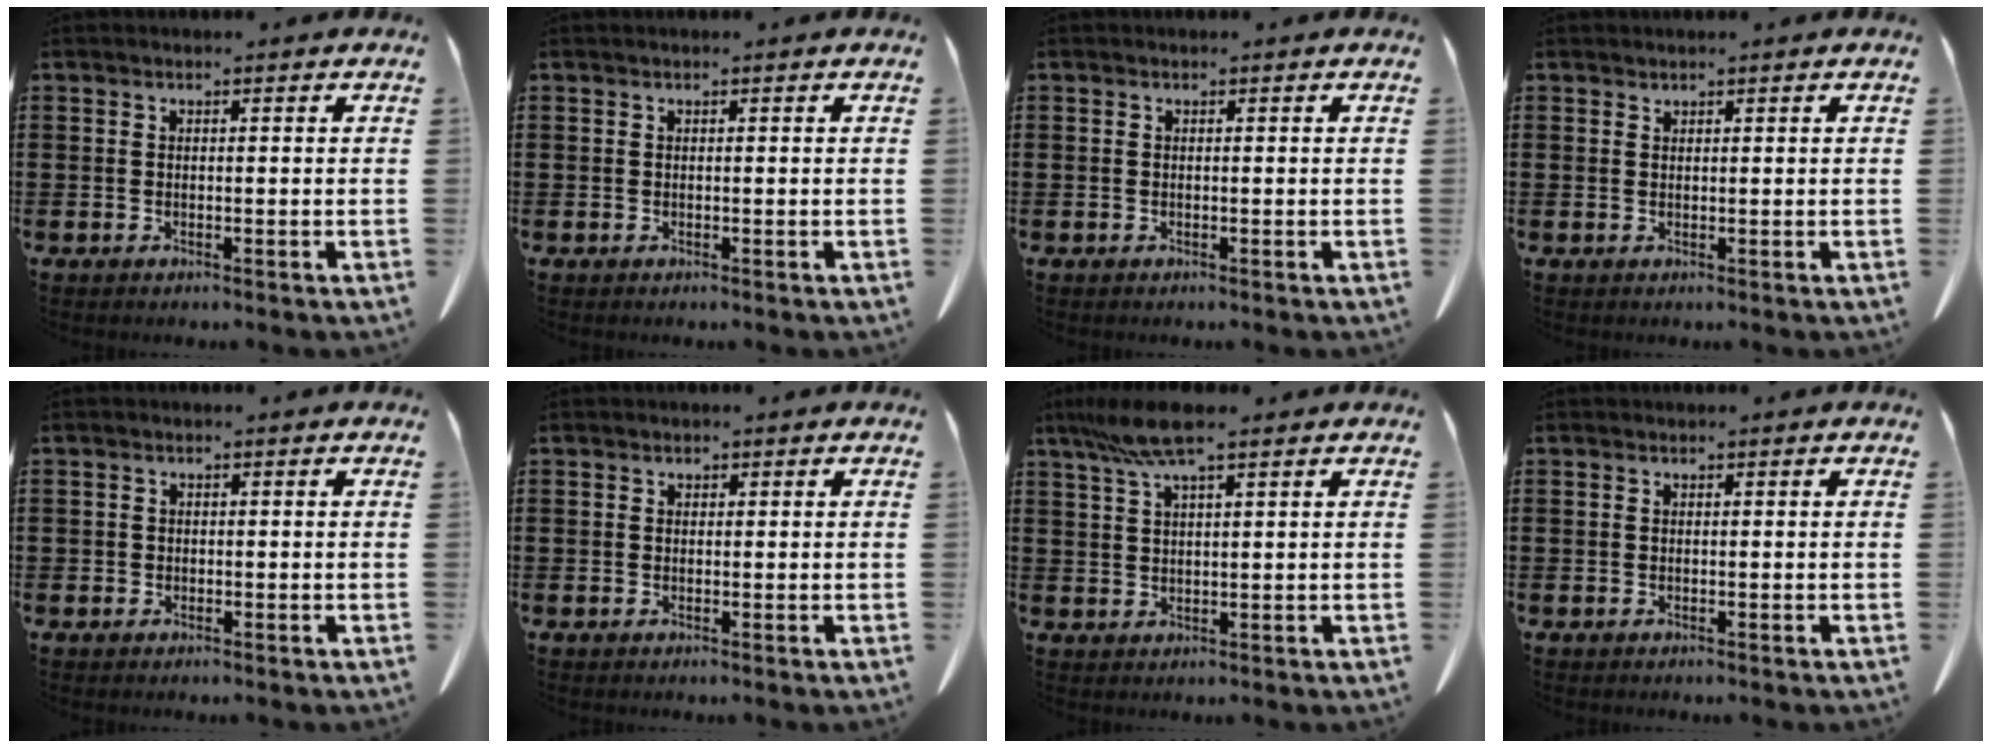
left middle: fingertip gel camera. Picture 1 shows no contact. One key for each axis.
{"total": 0.0}
{"total": 0.0}
{"total": 0.7, "fx": 0.7, "fy": 0.1, "fz": 0.0, "tx": -0.002, "ty": -0.001, "tz": 0.014}
{"total": 0.6, "fx": 0.0, "fy": 0.6, "fz": 0.1, "tx": -0.003, "ty": 0.005, "tz": -0.001}
{"total": 0.5, "fx": 0.3, "fy": 0.4, "fz": 0.1, "tx": -0.003, "ty": 0.003, "tz": 0.006}
{"total": 6.8, "fx": 4.5, "fy": 0.8, "fz": 5.0, "tx": -0.108, "ty": -0.004, "tz": 0.082}
{"total": 0.0}